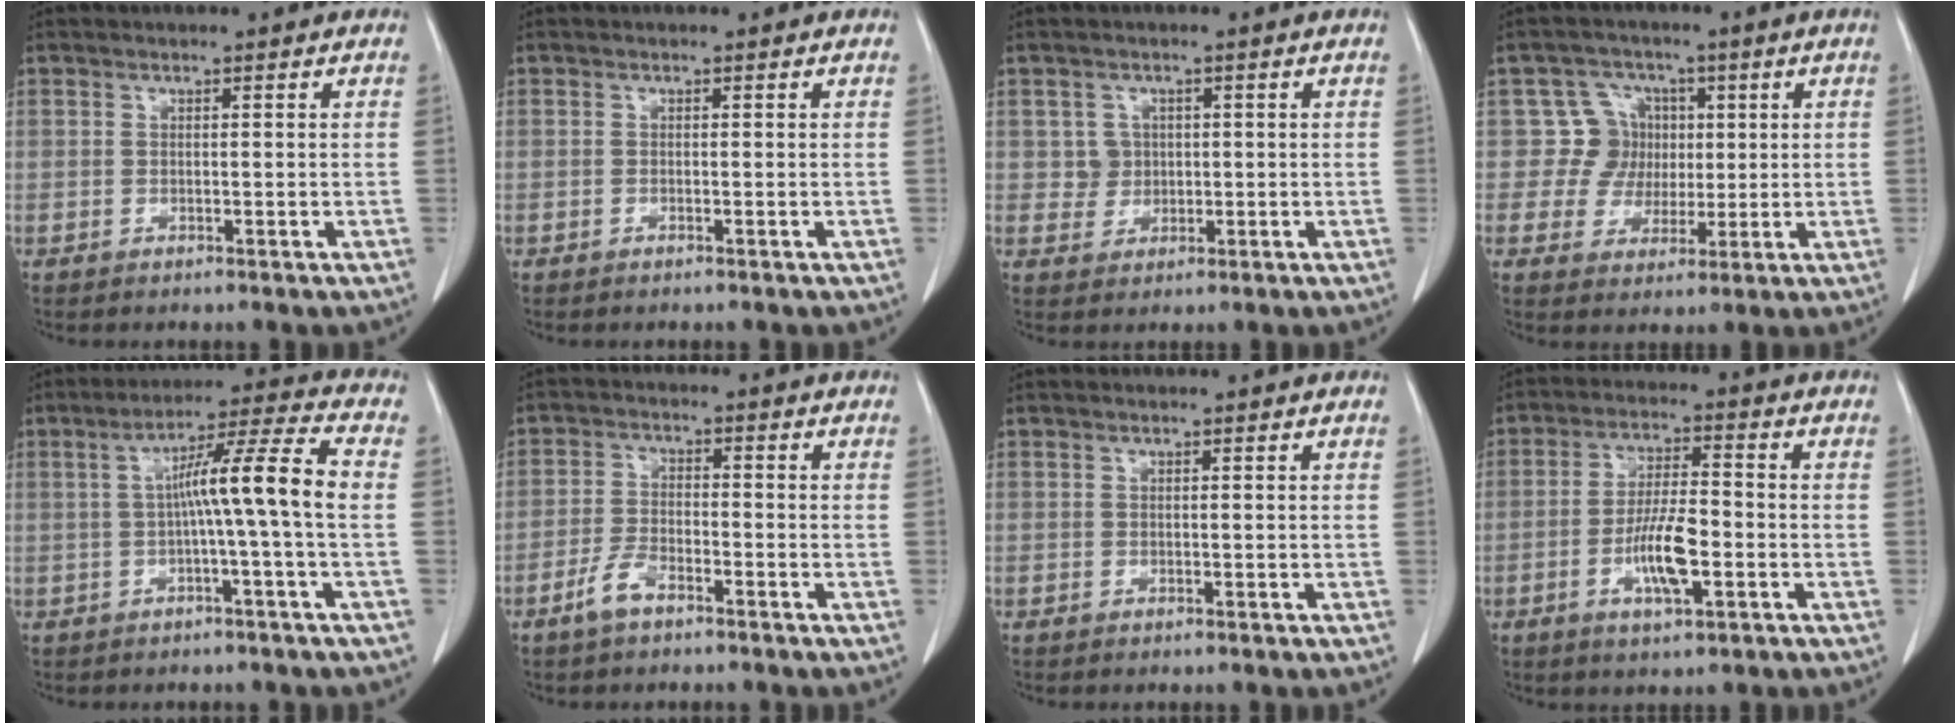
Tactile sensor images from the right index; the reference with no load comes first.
{"total": 0.0}
{"total": 2.9, "force": [0.5, 2.8, 0.2], "torque": [0.002, 0.006, 0.012]}
{"total": 6.3, "force": [1.0, 6.2, 0.4], "torque": [0.007, 0.019, 0.019]}
{"total": 9.5, "force": [-0.4, -1.4, 9.4], "torque": [-0.156, 0.022, -0.006]}
{"total": 4.4, "force": [-3.1, 1.6, 2.6], "torque": [-0.060, 0.002, -0.059]}
{"total": 0.0}
{"total": 8.1, "force": [-2.5, 2.0, 7.5], "torque": [-0.145, 0.001, -0.044]}